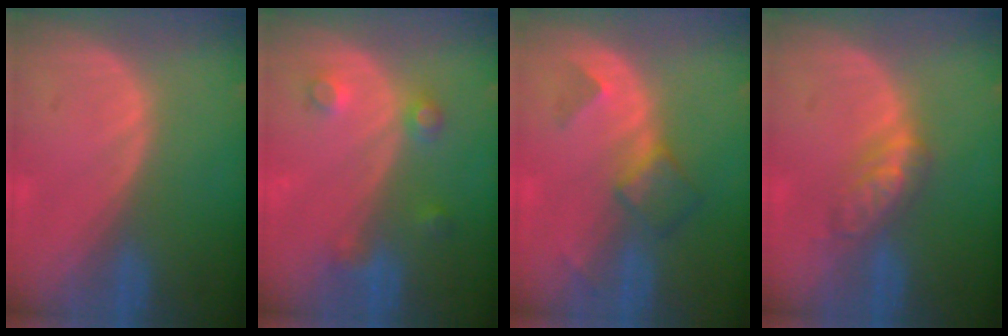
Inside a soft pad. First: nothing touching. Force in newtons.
{"total": 3.6, "press": 3.4, "slide": 1.3}
{"total": 4.9, "press": 4.3, "slide": 2.2}
{"total": 4.6, "press": 4.5, "slide": 1.3}